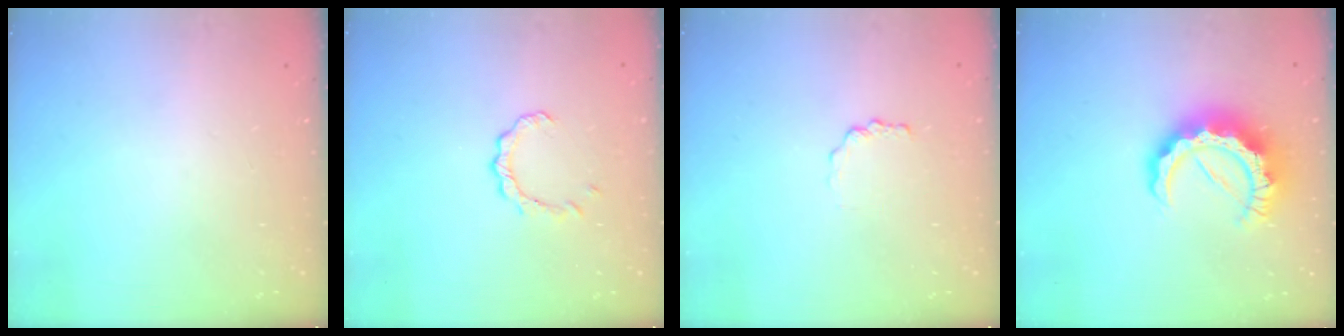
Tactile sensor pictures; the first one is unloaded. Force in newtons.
{"total": 2.4, "press": 2.4, "slide": 0.3}
{"total": 1.0, "press": 1.0, "slide": 0.2}
{"total": 13.4, "press": 13.3, "slide": 1.5}